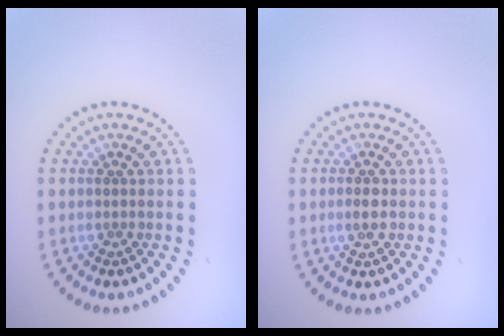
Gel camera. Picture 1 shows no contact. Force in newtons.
{"total": 1.3, "press": 1.3, "slide": 0.0}